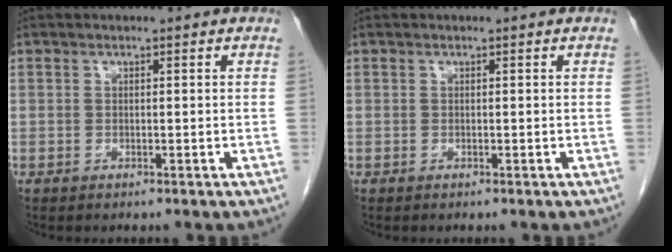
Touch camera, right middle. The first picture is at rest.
{"total": 0.0}